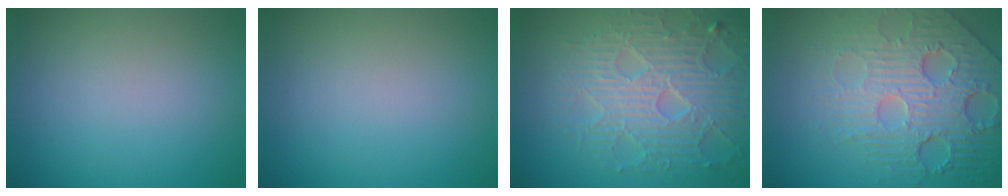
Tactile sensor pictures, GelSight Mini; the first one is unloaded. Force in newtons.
{"total": 0.0}
{"total": 6.9, "press": 5.5, "slide": 4.0}
{"total": 7.6, "press": 5.6, "slide": 5.2}